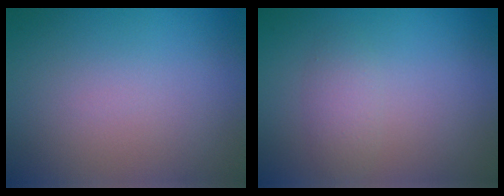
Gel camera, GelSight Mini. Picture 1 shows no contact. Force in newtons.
{"total": 1.7, "press": 1.7, "slide": 0.0}